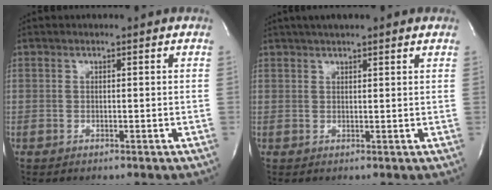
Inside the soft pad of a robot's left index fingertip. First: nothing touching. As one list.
[{"total": 5.9, "force": [4.7, 1.0, 3.5], "torque": [-0.056, 0.031, 0.069]}]